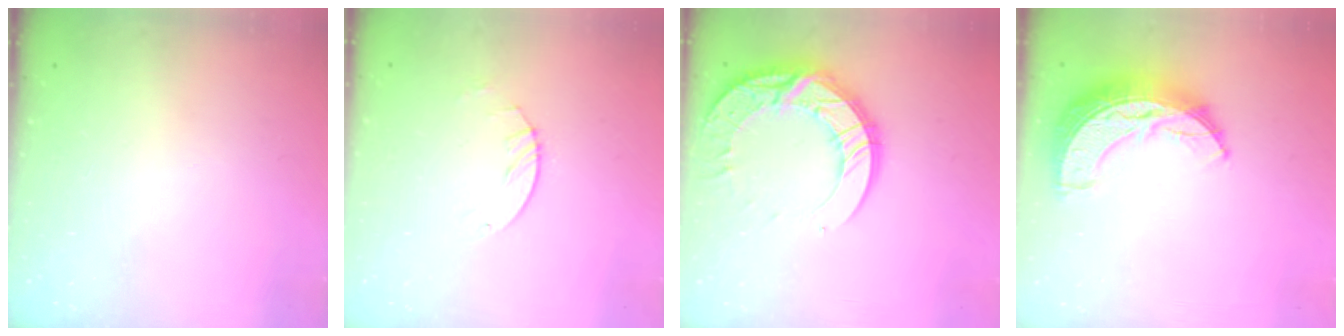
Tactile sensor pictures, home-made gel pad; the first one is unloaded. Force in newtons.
{"total": 2.6, "press": 2.6, "slide": 0.3}
{"total": 17.3, "press": 17.2, "slide": 1.5}
{"total": 14.1, "press": 14.1, "slide": 0.6}